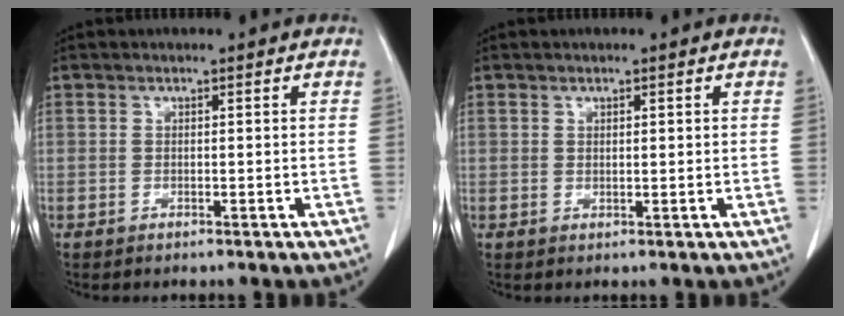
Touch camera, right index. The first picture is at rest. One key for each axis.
{"total": 1.1, "fx": 0.4, "fy": 0.4, "fz": 1.0, "tx": -0.019, "ty": -0.002, "tz": 0.007}